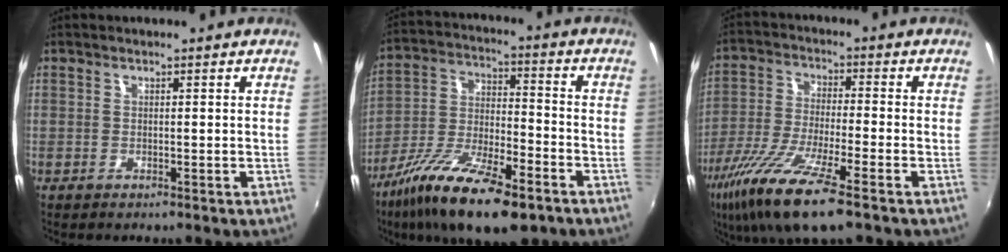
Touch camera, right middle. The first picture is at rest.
{"total": 19.2, "force": [-12.1, 6.1, 13.6], "torque": [-0.260, -0.036, -0.214]}
{"total": 15.2, "force": [-9.3, 2.2, 11.8], "torque": [-0.243, -0.044, -0.175]}